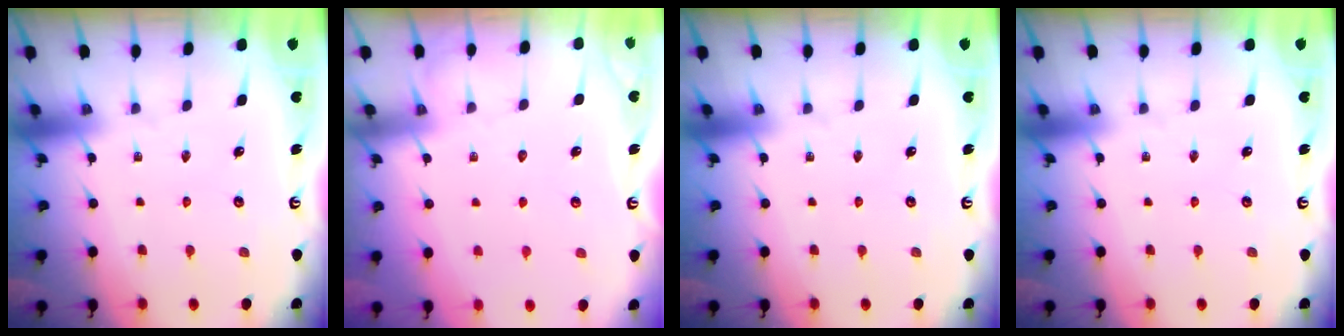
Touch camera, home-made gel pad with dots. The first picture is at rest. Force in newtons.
{"total": 2.9, "press": 2.8, "slide": 0.4}
{"total": 0.0}
{"total": 0.0}